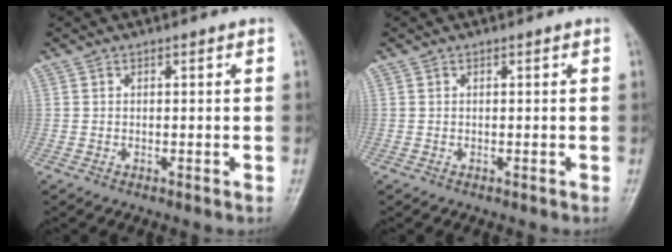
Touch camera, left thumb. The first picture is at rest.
{"total": 0.0}